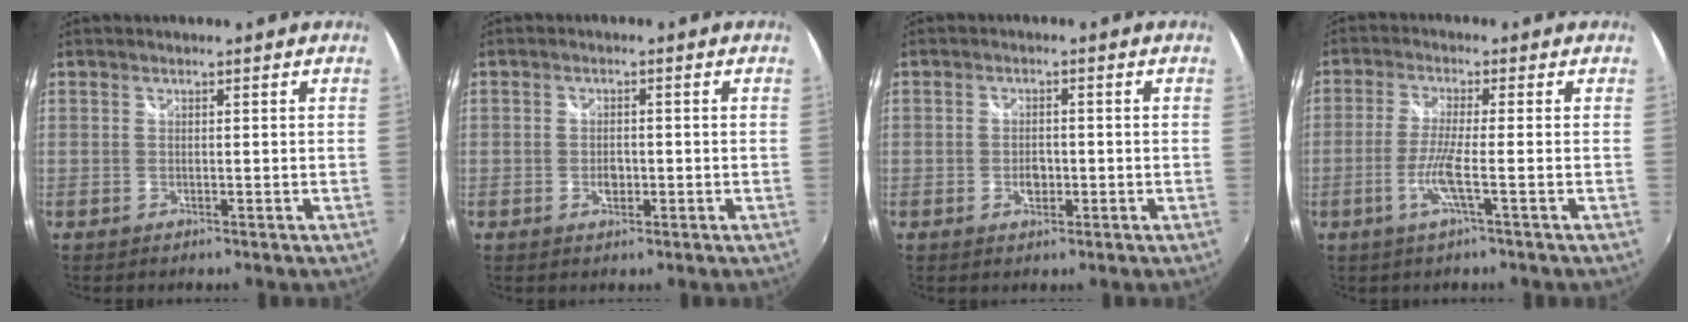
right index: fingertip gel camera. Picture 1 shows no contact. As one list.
[{"total": 2.5, "force": [-0.7, 1.6, 1.7], "torque": [-0.029, 0.000, -0.013]}, {"total": 2.9, "force": [-0.8, 1.9, 2.0], "torque": [-0.033, 0.000, -0.015]}, {"total": 5.4, "force": [-2.0, -0.6, 4.9], "torque": [-0.110, -0.007, -0.042]}]